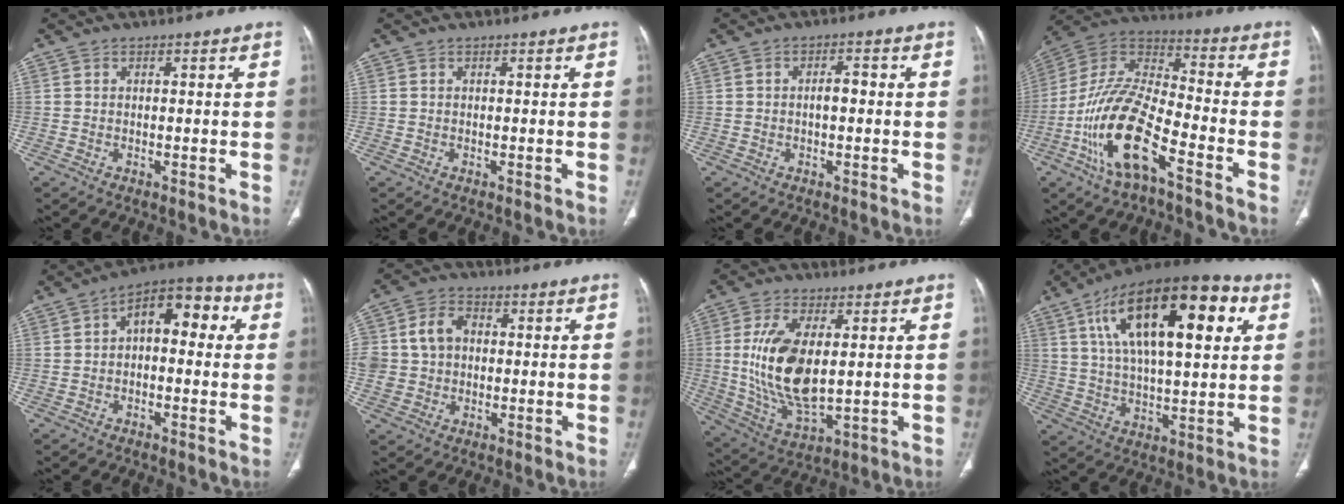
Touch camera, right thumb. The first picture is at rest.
{"total": 0.0}
{"total": 2.5, "force": [-0.2, 1.2, 2.2], "torque": [-0.033, 0.008, -0.007]}
{"total": 18.1, "force": [-8.5, 6.5, 14.6], "torque": [-0.290, 0.051, -0.163]}
{"total": 10.8, "force": [1.6, 6.1, 8.8], "torque": [-0.092, 0.036, 0.010]}
{"total": 10.0, "force": [0.7, 8.2, 5.6], "torque": [-0.102, 0.020, 0.013]}
{"total": 15.0, "force": [1.6, 7.2, 13.1], "torque": [-0.260, -0.019, 0.043]}
{"total": 25.4, "force": [8.9, 10.3, 21.4], "torque": [-0.337, 0.006, 0.139]}